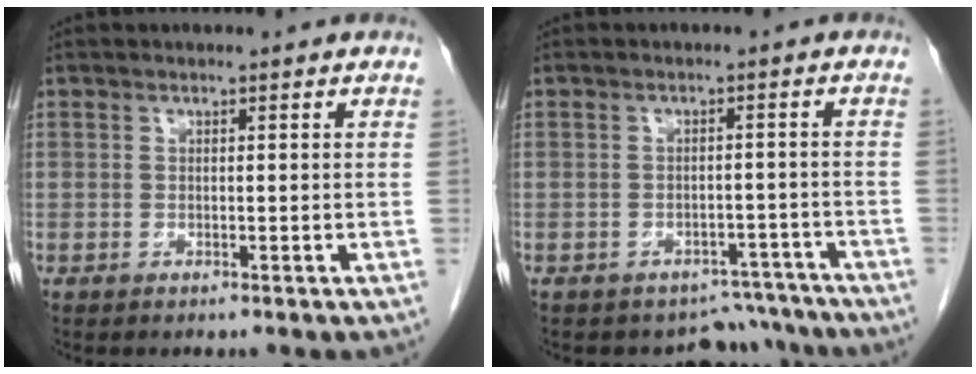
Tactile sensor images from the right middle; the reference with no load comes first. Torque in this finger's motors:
{"motor_torque": [0.45, -0.44, 0.00, 0.00]}